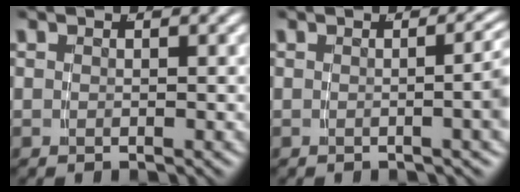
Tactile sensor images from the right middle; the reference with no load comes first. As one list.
[{"total": 3.3, "force": [-0.2, 0.6, 3.2], "torque": [-0.023, 0.013, -0.010]}]